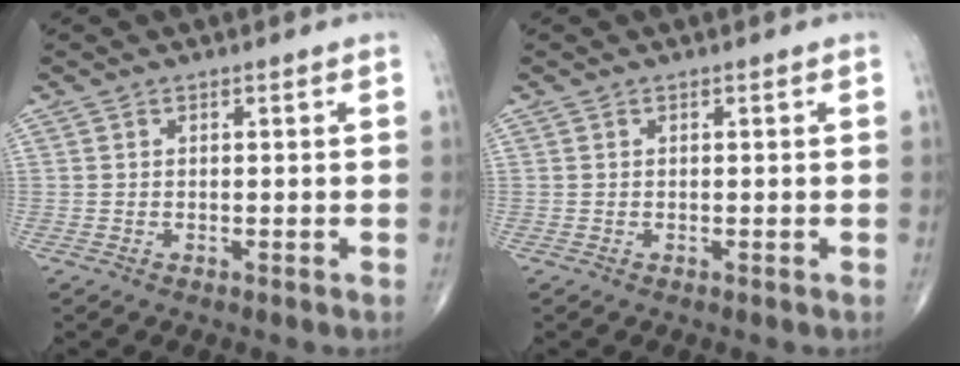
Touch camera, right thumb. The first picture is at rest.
{"total": 0.0}